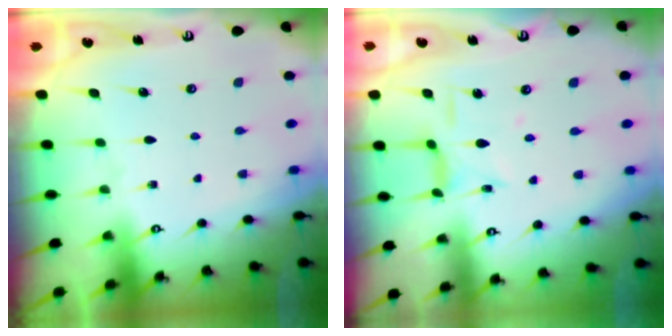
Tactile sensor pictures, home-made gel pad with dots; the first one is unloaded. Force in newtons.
{"total": 7.7, "press": 7.6, "slide": 0.6}